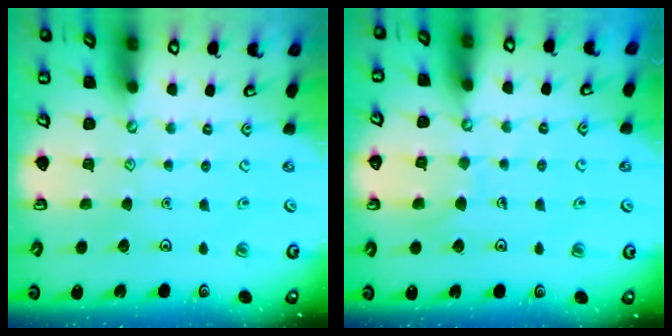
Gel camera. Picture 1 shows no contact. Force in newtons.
{"total": 5.8, "press": 5.8, "slide": 0.6}